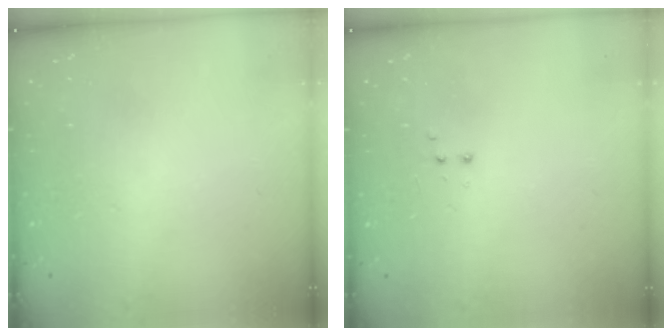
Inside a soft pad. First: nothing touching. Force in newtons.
{"total": 2.8, "press": 2.8, "slide": 0.6}